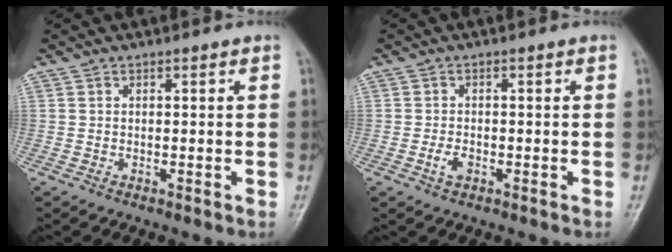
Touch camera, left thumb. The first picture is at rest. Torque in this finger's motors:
{"motor_torque": [-0.01, 0.05, 0.35, 0.13, 0.00]}